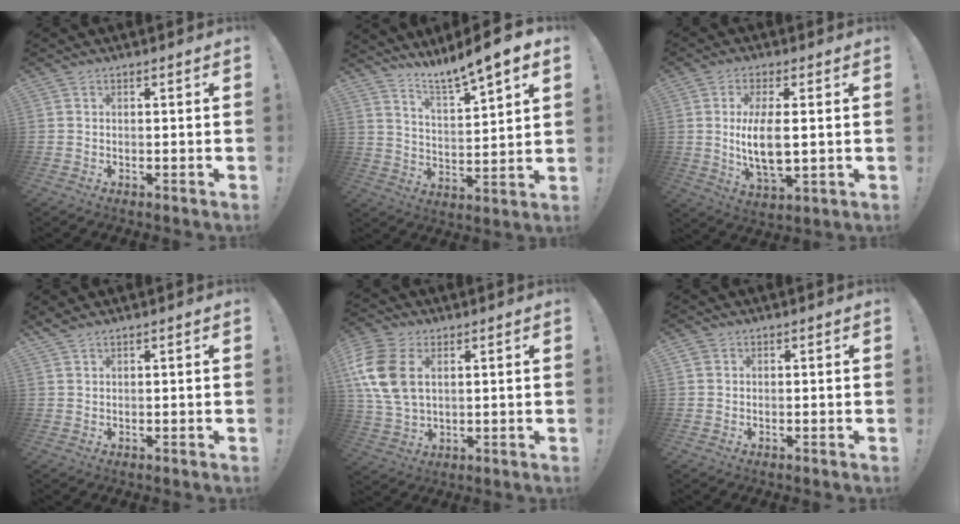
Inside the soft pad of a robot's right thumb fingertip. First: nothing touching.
{"total": 9.2, "force": [8.2, 0.3, 4.1], "torque": [-0.079, -0.068, 0.136]}
{"total": 10.6, "force": [0.6, 4.1, 9.7], "torque": [-0.180, -0.018, 0.006]}
{"total": 1.3, "force": [1.1, 0.1, 0.7], "torque": [-0.020, -0.002, 0.021]}
{"total": 14.9, "force": [4.4, 9.6, 10.5], "torque": [-0.218, -0.012, 0.083]}
{"total": 1.4, "force": [0.7, 1.1, 0.3], "torque": [-0.007, 0.000, 0.014]}